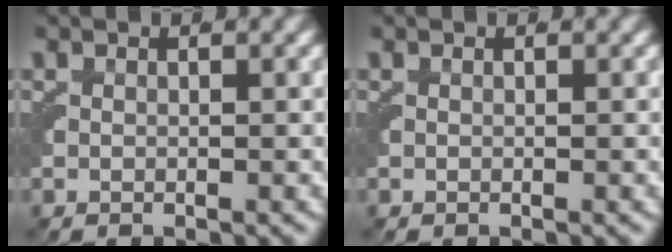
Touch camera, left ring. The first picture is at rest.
{"total": 0.0}